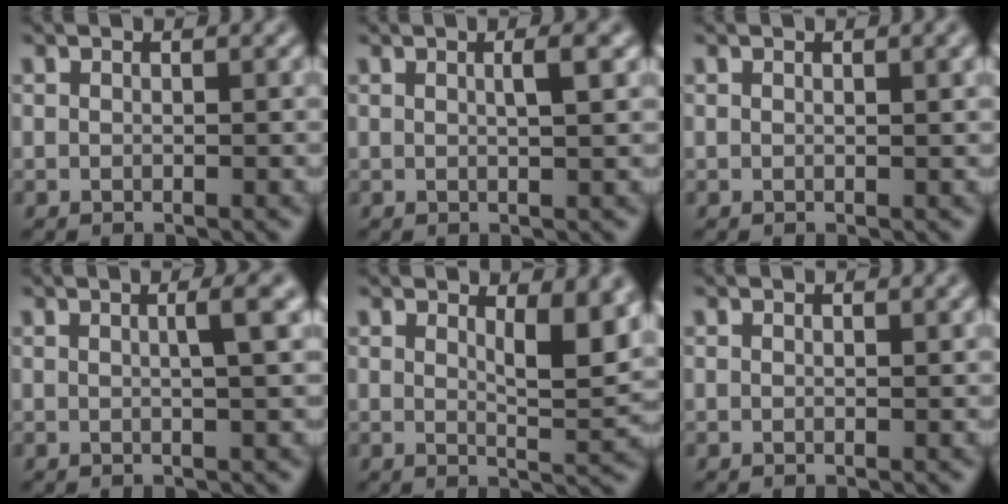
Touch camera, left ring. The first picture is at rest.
{"total": 2.0, "force": [0.5, 0.5, 1.8], "torque": [-0.021, 0.006, 0.004]}
{"total": 1.3, "force": [0.7, 0.3, 1.0], "torque": [-0.012, 0.003, 0.009]}
{"total": 2.7, "force": [0.6, 0.6, 2.6], "torque": [-0.030, 0.009, 0.004]}
{"total": 4.5, "force": [1.9, 1.2, 3.8], "torque": [-0.053, -0.008, 0.032]}
{"total": 0.7, "force": [0.4, 0.1, 0.5], "torque": [-0.007, 0.002, 0.006]}